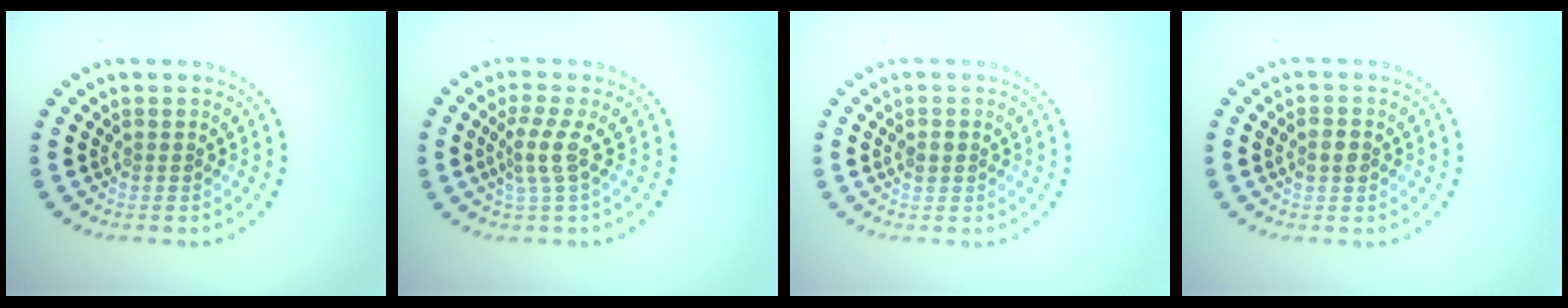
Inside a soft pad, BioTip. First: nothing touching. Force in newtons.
{"total": 2.3, "press": 1.5, "slide": 1.7}
{"total": 1.4, "press": 1.3, "slide": 0.2}
{"total": 1.4, "press": 1.4, "slide": 0.2}